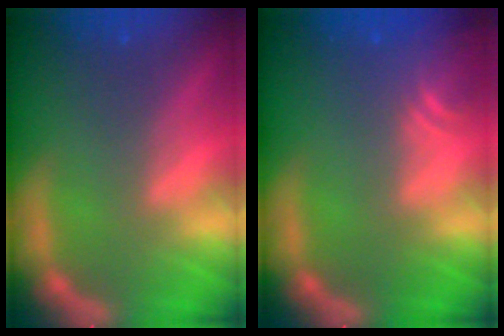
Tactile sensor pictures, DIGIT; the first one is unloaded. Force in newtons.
{"total": 3.0}